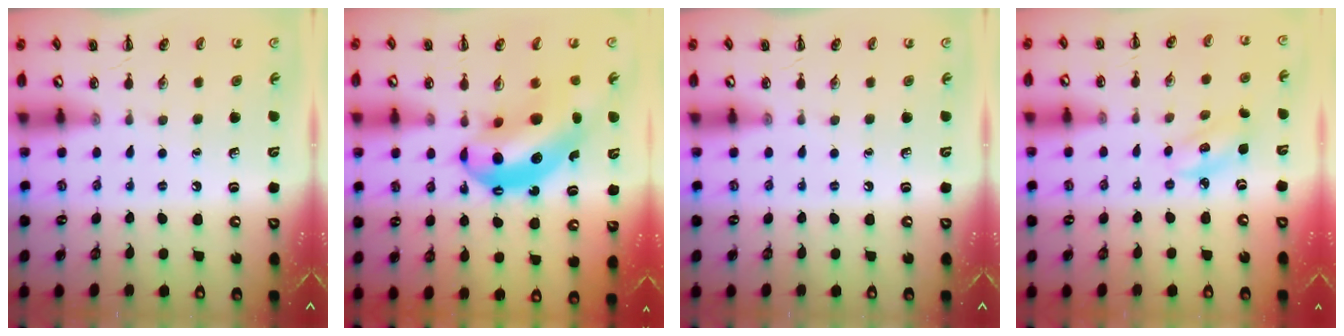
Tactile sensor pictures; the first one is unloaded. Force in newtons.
{"total": 15.0, "press": 14.4, "slide": 4.2}
{"total": 0.0}
{"total": 2.9, "press": 2.8, "slide": 0.6}